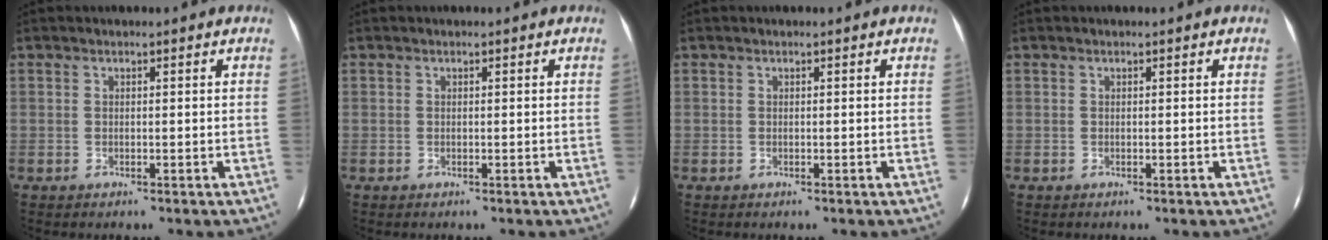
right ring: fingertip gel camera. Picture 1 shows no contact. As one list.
[{"total": 0.0}, {"total": 0.0}, {"total": 0.0}]